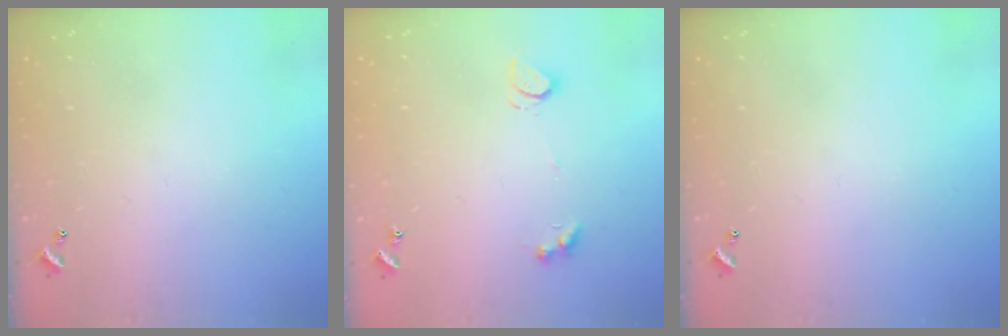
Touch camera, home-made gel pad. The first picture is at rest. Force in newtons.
{"total": 1.4, "press": 1.2, "slide": 0.6}
{"total": 0.0}